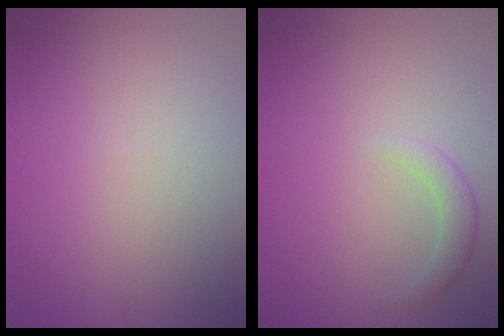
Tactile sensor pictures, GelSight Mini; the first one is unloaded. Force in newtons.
{"total": 1.6, "press": 1.6, "slide": 0.1}